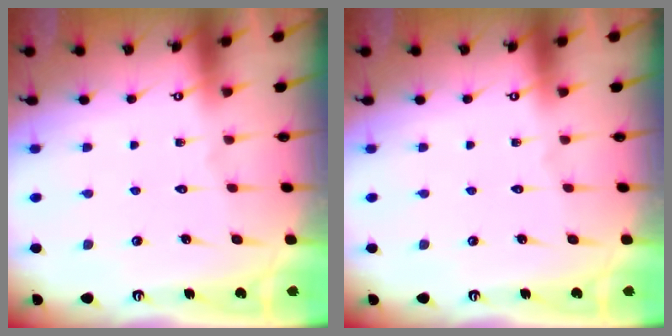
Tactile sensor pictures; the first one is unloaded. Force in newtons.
{"total": 0.0}